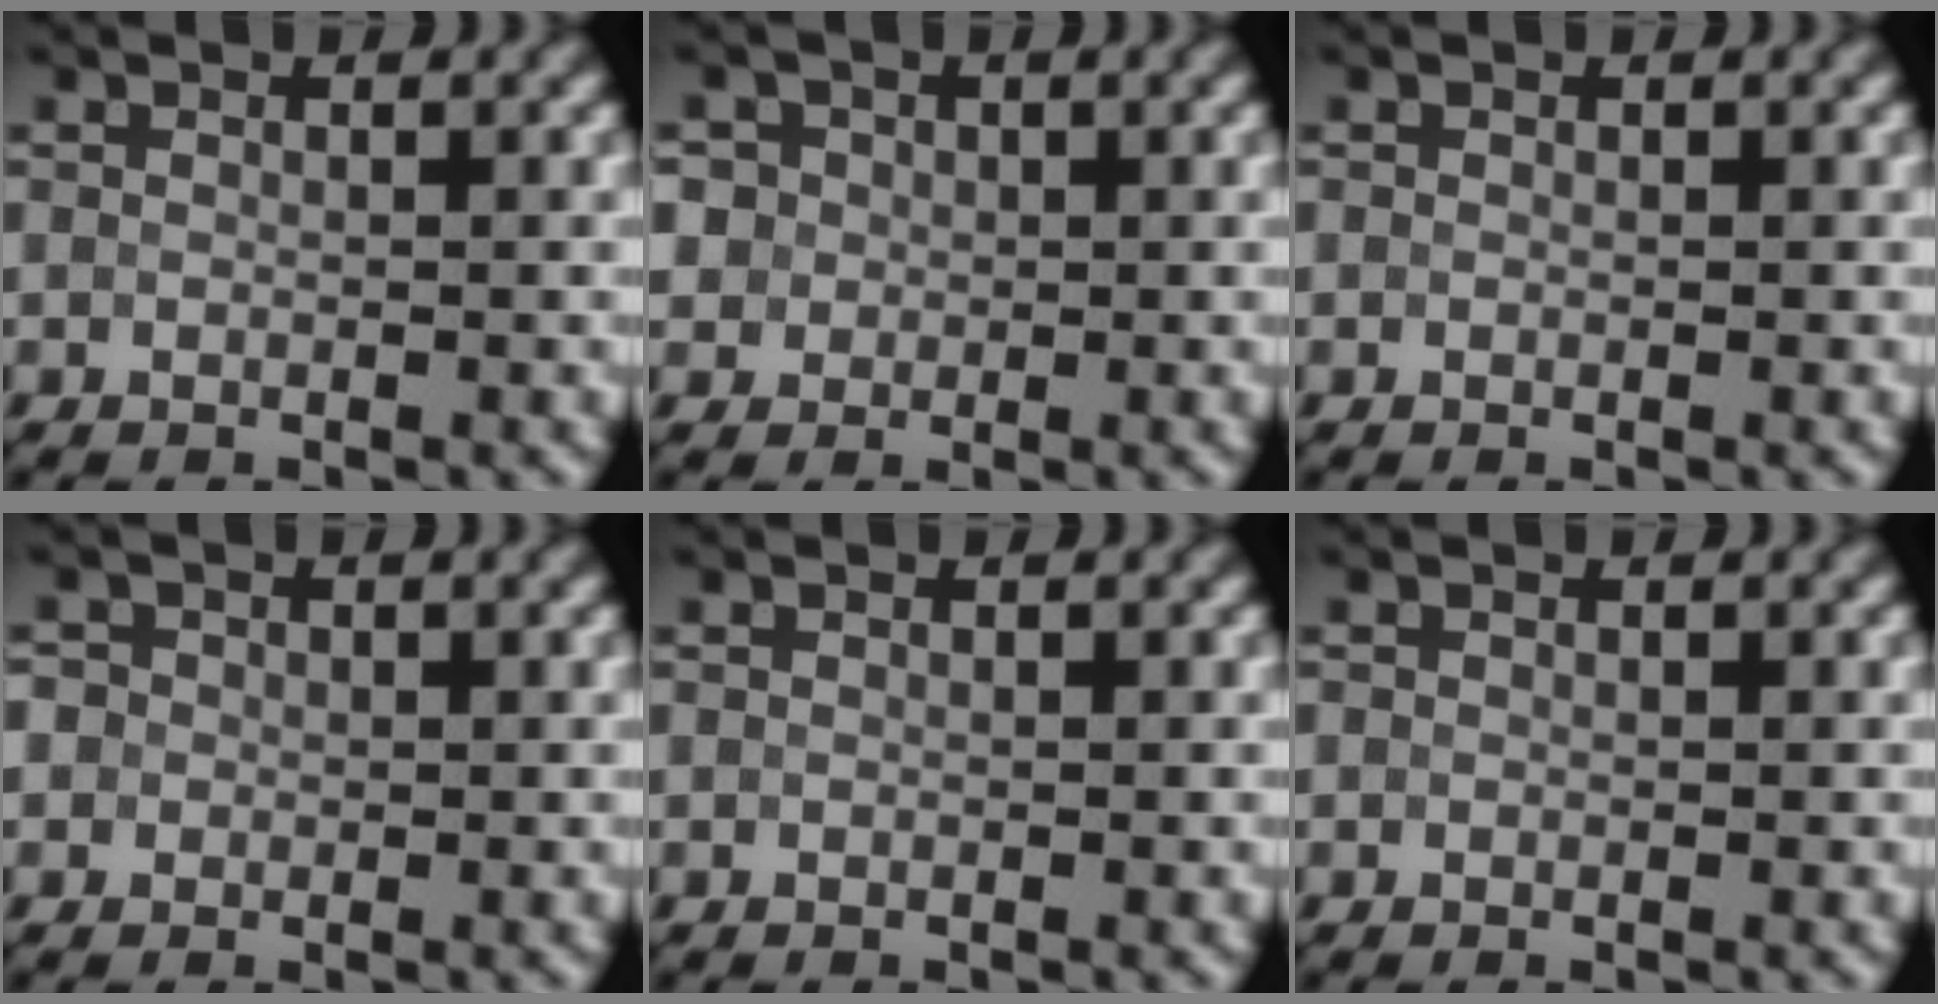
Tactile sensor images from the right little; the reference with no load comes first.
{"total": 5.2, "force": [0.5, 4.9, 1.5], "torque": [-0.029, 0.037, -0.021]}
{"total": 0.0}
{"total": 1.8, "force": [-0.1, 1.8, 0.4], "torque": [0.009, 0.017, -0.023]}
{"total": 0.0}
{"total": 0.0}